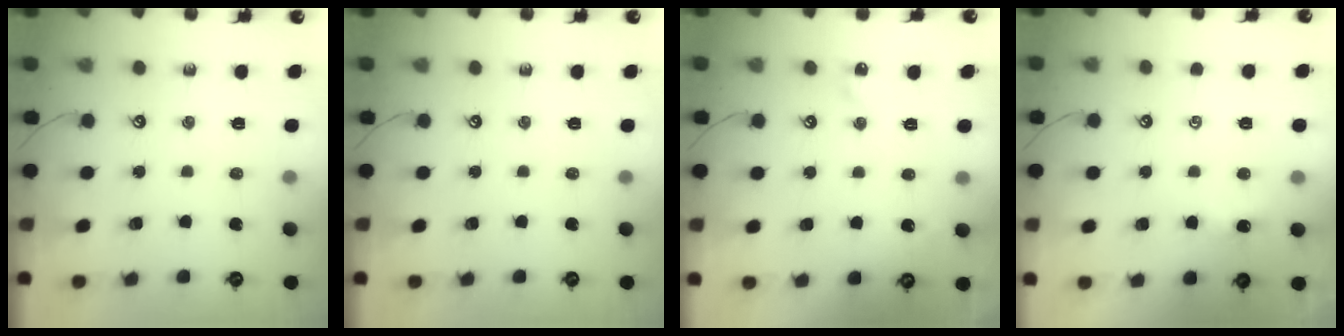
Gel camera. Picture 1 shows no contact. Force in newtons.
{"total": 0.0}
{"total": 3.6, "press": 3.6, "slide": 0.2}
{"total": 1.4, "press": 1.3, "slide": 0.3}